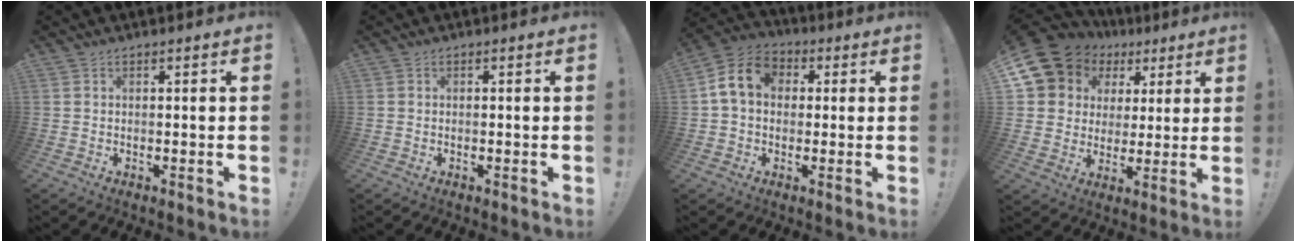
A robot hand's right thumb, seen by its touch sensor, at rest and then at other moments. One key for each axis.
{"total": 0.0}
{"total": 11.3, "fx": 2.4, "fy": 8.7, "fz": 6.9, "tx": -0.124, "ty": 0.016, "tz": 0.052}
{"total": 12.3, "fx": 6.5, "fy": 9.7, "fz": 3.9, "tx": -0.079, "ty": -0.036, "tz": 0.137}